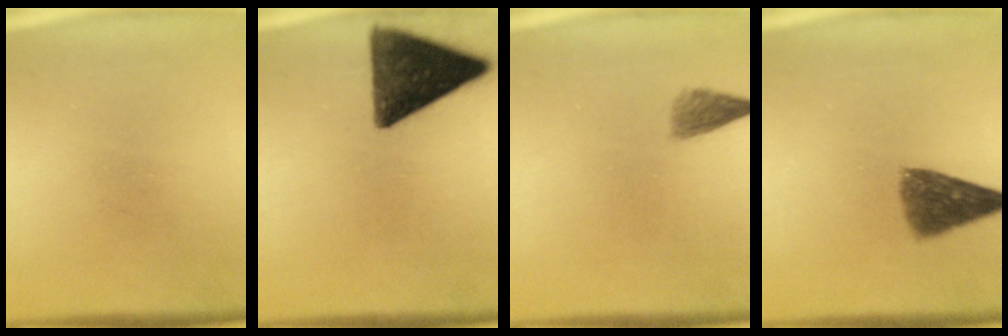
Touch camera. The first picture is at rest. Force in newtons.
{"total": 13.2}
{"total": 2.2}
{"total": 7.2}